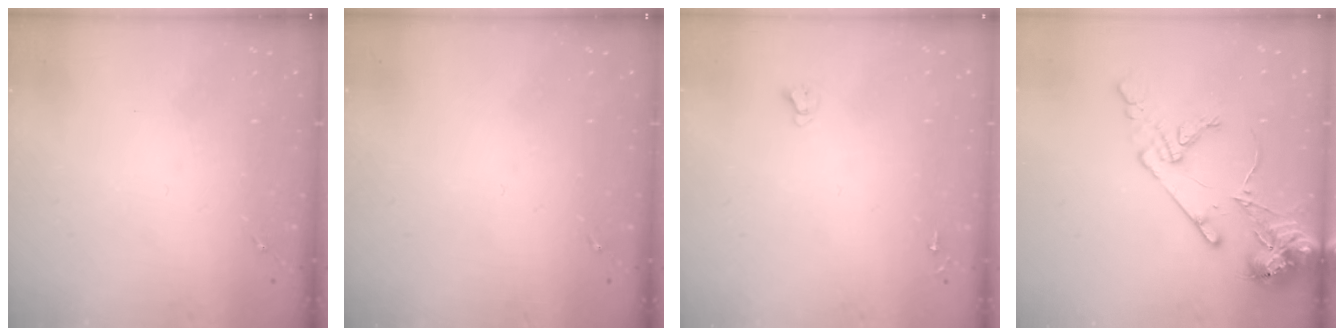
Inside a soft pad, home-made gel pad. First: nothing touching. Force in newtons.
{"total": 0.0}
{"total": 2.7, "press": 2.7, "slide": 0.2}
{"total": 13.7, "press": 13.5, "slide": 2.3}